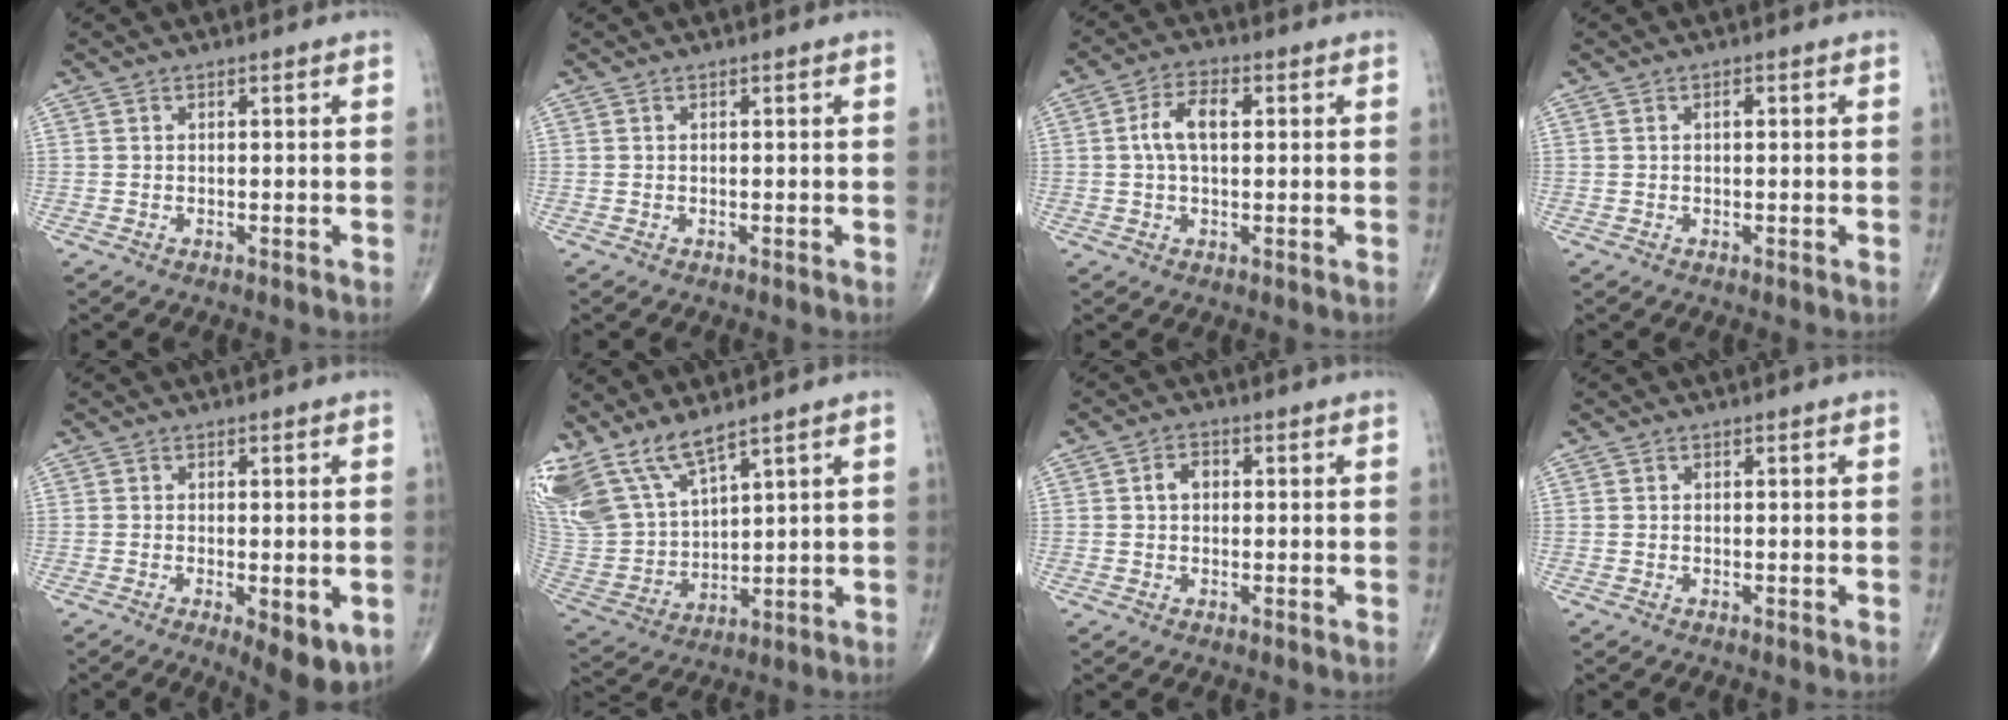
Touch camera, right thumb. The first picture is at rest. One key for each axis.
{"total": 0.0}
{"total": 6.6, "fx": 1.0, "fy": 3.5, "fz": 5.5, "tx": -0.109, "ty": 0.016, "tz": 0.015}
{"total": 1.0, "fx": 0.2, "fy": 0.5, "fz": 0.8, "tx": -0.015, "ty": 0.001, "tz": 0.002}
{"total": 7.6, "fx": -2.5, "fy": 2.7, "fz": 6.7, "tx": -0.090, "ty": -0.015, "tz": -0.031}
{"total": 14.7, "fx": 10.7, "fy": 5.4, "fz": 8.5, "tx": -0.177, "ty": -0.047, "tz": 0.232}
{"total": 3.0, "fx": 0.3, "fy": 2.2, "fz": 2.0, "tx": -0.030, "ty": 0.011, "tz": 0.001}
{"total": 0.0}